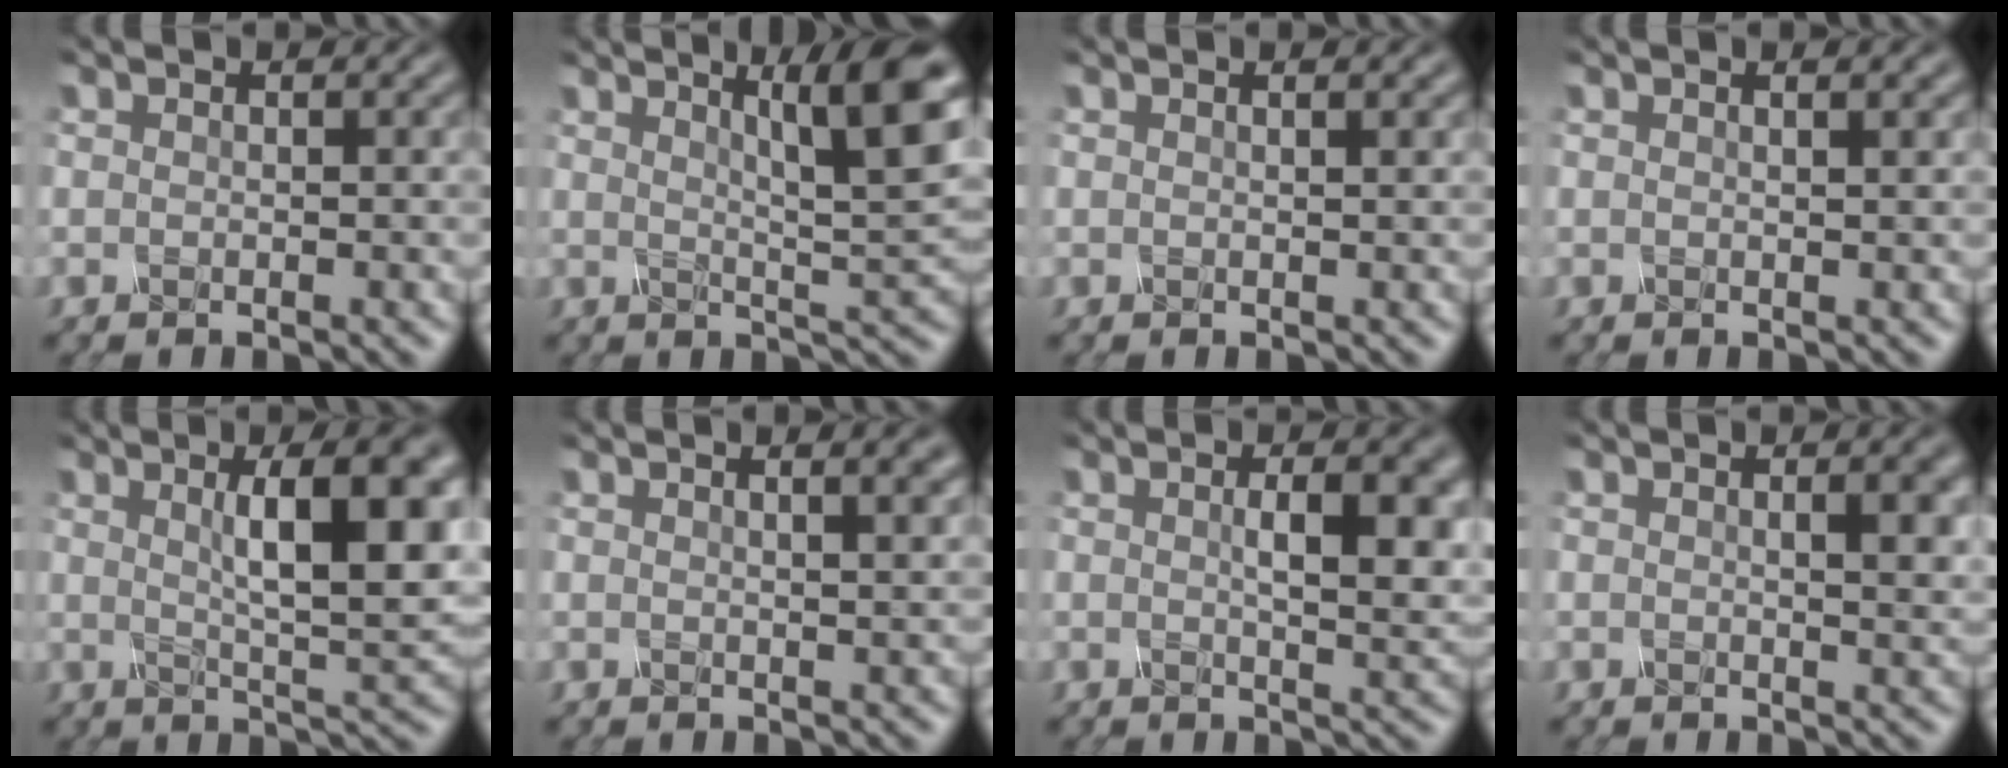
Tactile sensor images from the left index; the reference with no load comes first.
{"total": 9.6, "force": [4.0, 1.7, 8.6], "torque": [-0.087, 0.023, 0.066]}
{"total": 1.6, "force": [0.8, 0.7, 1.2], "torque": [-0.006, 0.014, -0.007]}
{"total": 1.9, "force": [1.0, 0.8, 1.5], "torque": [-0.006, 0.017, -0.006]}
{"total": 9.1, "force": [2.0, 1.8, 8.7], "torque": [-0.103, 0.014, 0.045]}
{"total": 4.7, "force": [2.2, 2.0, 3.6], "torque": [-0.015, 0.043, 0.003]}
{"total": 5.3, "force": [0.8, 1.3, 5.1], "torque": [-0.054, 0.013, 0.023]}
{"total": 2.8, "force": [0.5, 0.6, 2.7], "torque": [-0.026, 0.012, 0.014]}